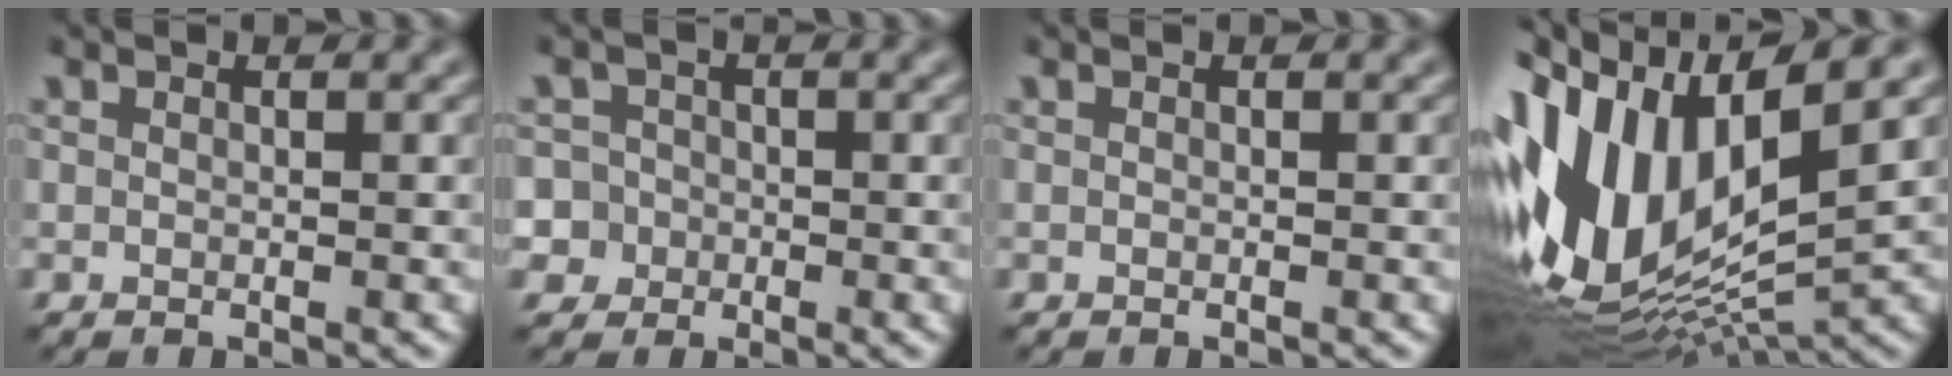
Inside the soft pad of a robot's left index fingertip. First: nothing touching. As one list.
[{"total": 4.0, "force": [-1.3, 3.8, 0.5], "torque": [0.011, 0.021, -0.045]}, {"total": 0.0}, {"total": 15.6, "force": [0.9, 7.3, 13.8], "torque": [-0.300, 0.013, 0.017]}]